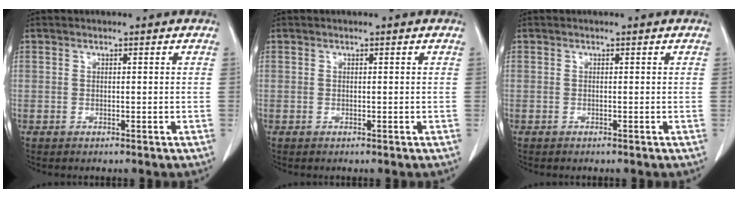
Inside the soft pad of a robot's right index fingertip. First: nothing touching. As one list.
[{"total": 0.0}, {"total": 0.0}]